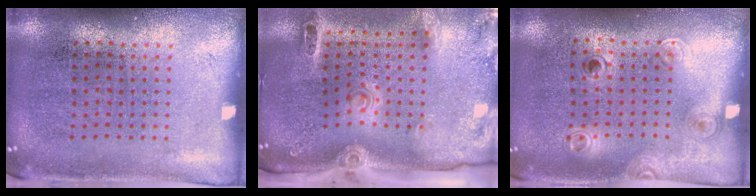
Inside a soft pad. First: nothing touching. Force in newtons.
{"total": 3.2, "press": 2.1, "slide": 2.4}
{"total": 1.1, "press": 0.8, "slide": 0.7}